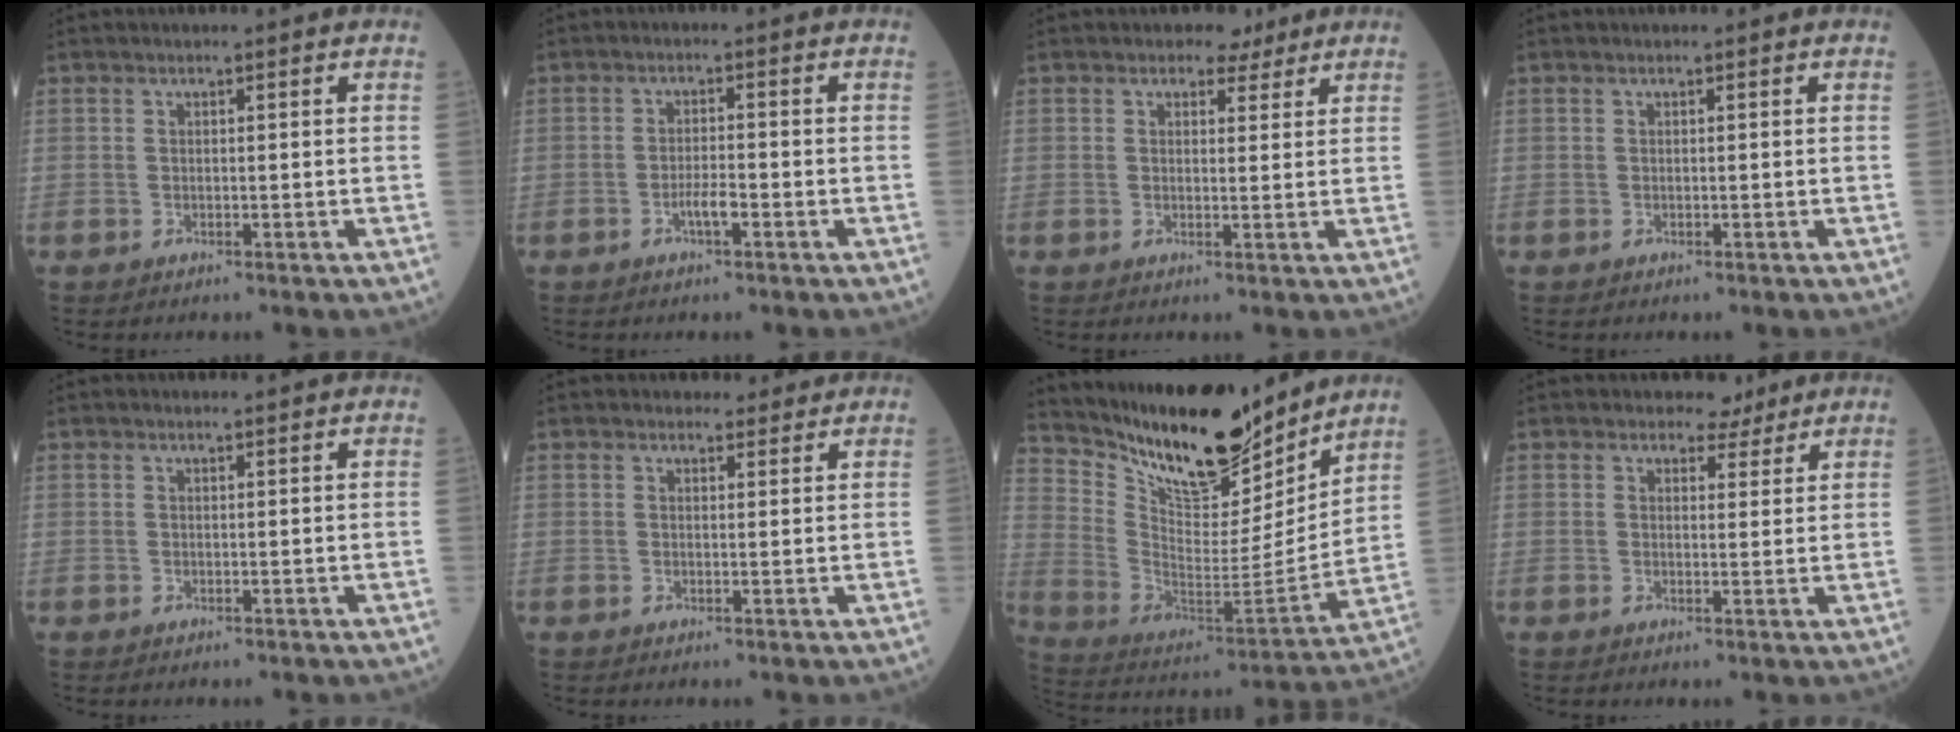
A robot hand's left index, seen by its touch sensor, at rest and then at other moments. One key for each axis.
{"total": 2.5, "fx": -1.3, "fy": 0.4, "fz": 2.1, "tx": -0.038, "ty": 0.001, "tz": -0.025}
{"total": 2.9, "fx": 2.3, "fy": 1.7, "fz": 0.6, "tx": -0.004, "ty": 0.005, "tz": 0.030}
{"total": 0.0}
{"total": 0.0}
{"total": 2.2, "fx": 2.0, "fy": 1.0, "fz": 0.2, "tx": 0.000, "ty": 0.001, "tz": 0.026}
{"total": 19.1, "fx": 16.5, "fy": 4.8, "fz": 8.5, "tx": -0.157, "ty": -0.029, "tz": 0.281}
{"total": 3.1, "fx": 2.7, "fy": 1.6, "fz": 0.4, "tx": -0.003, "ty": 0.001, "tz": 0.034}